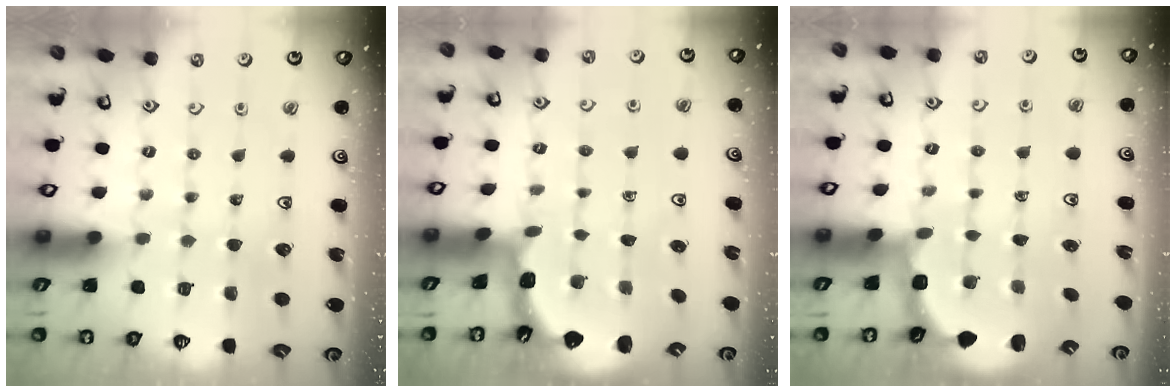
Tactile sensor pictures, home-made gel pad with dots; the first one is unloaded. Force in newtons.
{"total": 1.3, "press": 1.2, "slide": 0.1}
{"total": 2.8, "press": 2.5, "slide": 1.4}